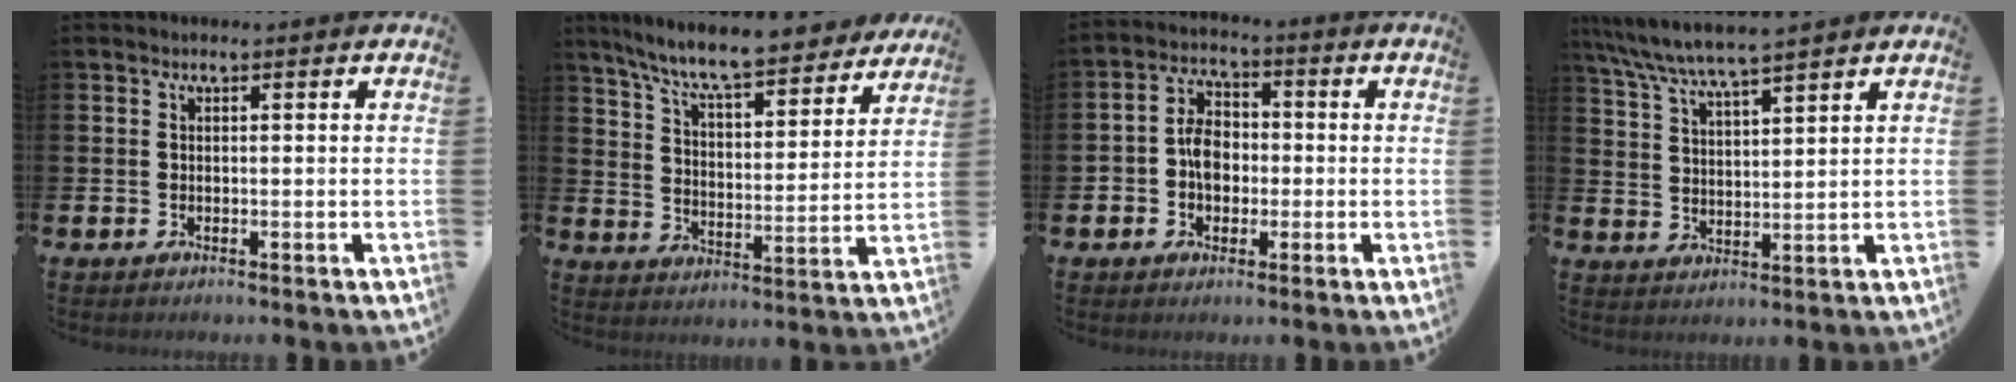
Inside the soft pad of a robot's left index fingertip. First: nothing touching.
{"total": 8.9, "force": [8.2, 0.9, 3.3], "torque": [-0.095, -0.059, 0.140]}
{"total": 5.2, "force": [-0.5, 4.0, 3.2], "torque": [-0.053, 0.008, -0.016]}
{"total": 6.0, "force": [5.7, -0.1, 2.0], "torque": [-0.062, -0.028, 0.100]}